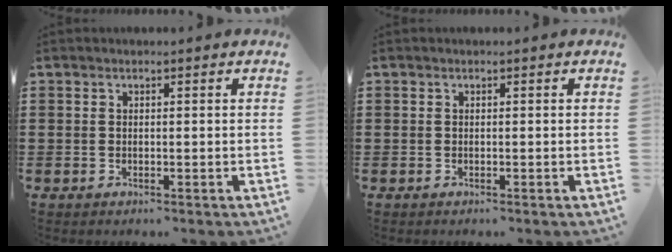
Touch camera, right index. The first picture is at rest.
{"total": 0.0}